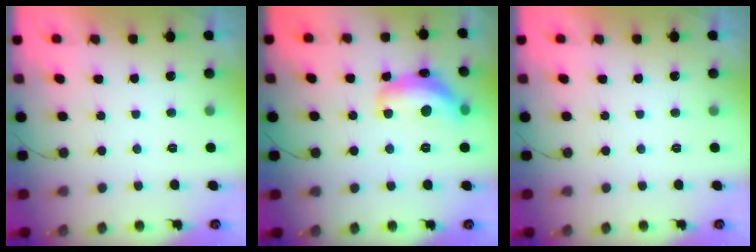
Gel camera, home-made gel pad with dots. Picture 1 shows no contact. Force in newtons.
{"total": 14.4, "press": 14.4, "slide": 0.6}
{"total": 0.0}